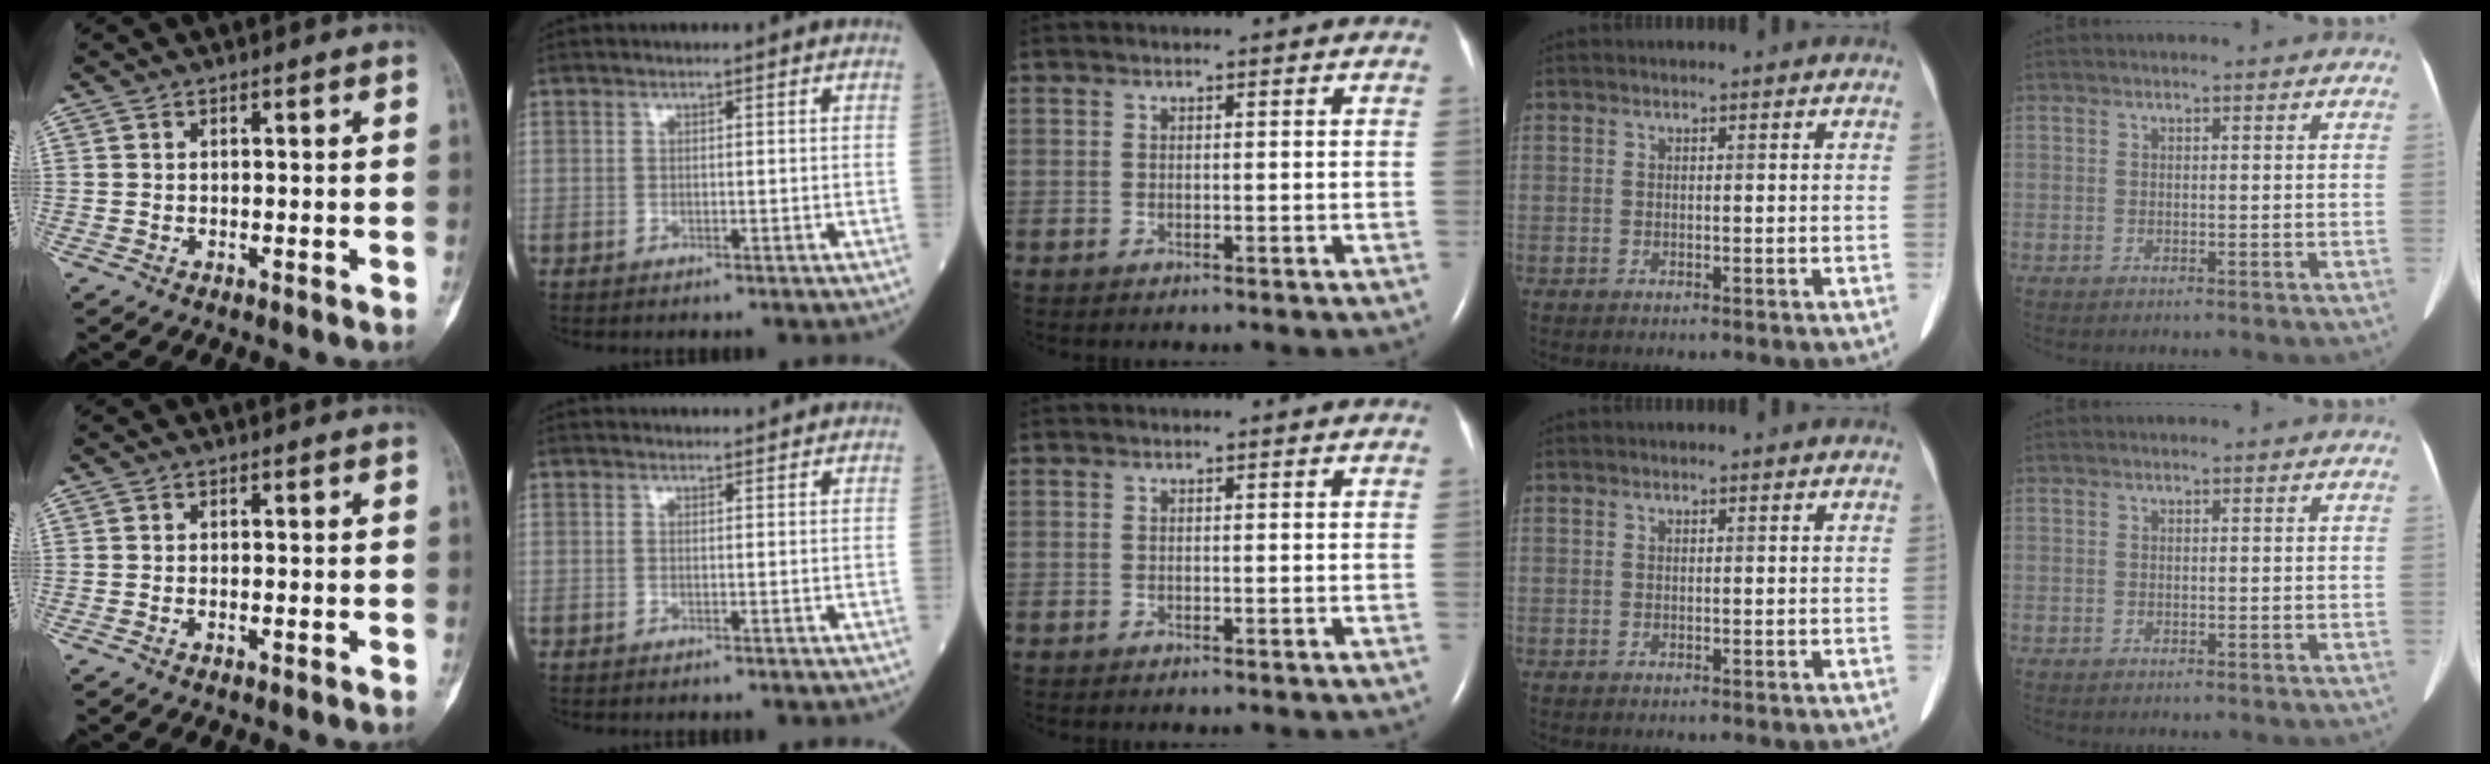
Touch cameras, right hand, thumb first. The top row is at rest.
{"thumb": {"total": 0.8, "force": [-0.3, 0.3, 0.6], "torque": [-0.013, 0.008, -0.004]}, "index": {"total": 2.7, "force": [2.6, 0.5, 0.6], "torque": [-0.024, 0.018, 0.024]}}